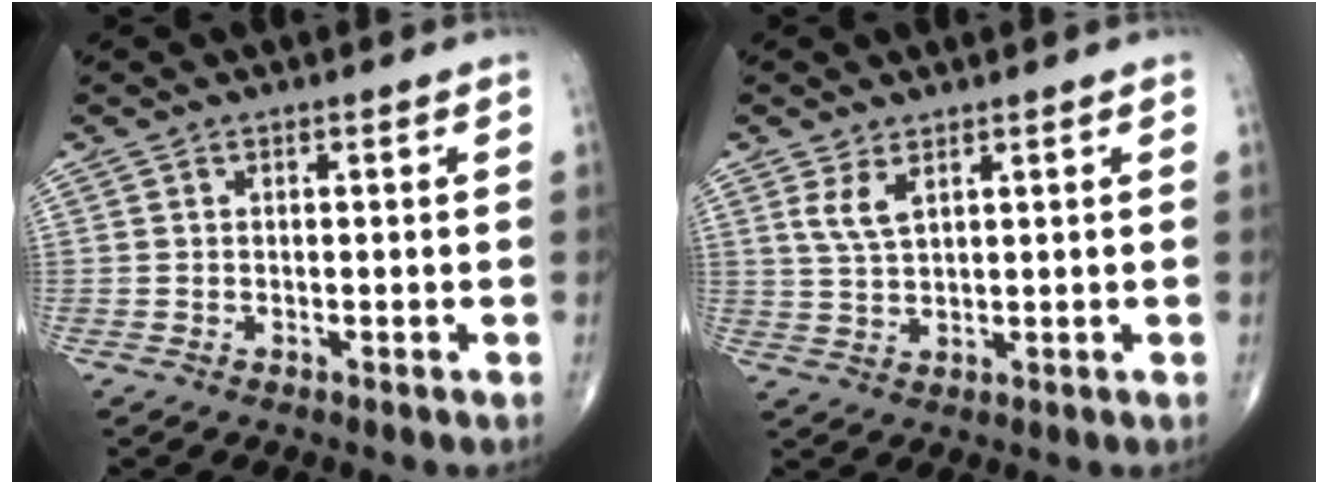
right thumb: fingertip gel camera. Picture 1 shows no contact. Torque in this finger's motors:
{"motor_torque": [0.05, 0.05, 0.43, 0.53, 0.03]}